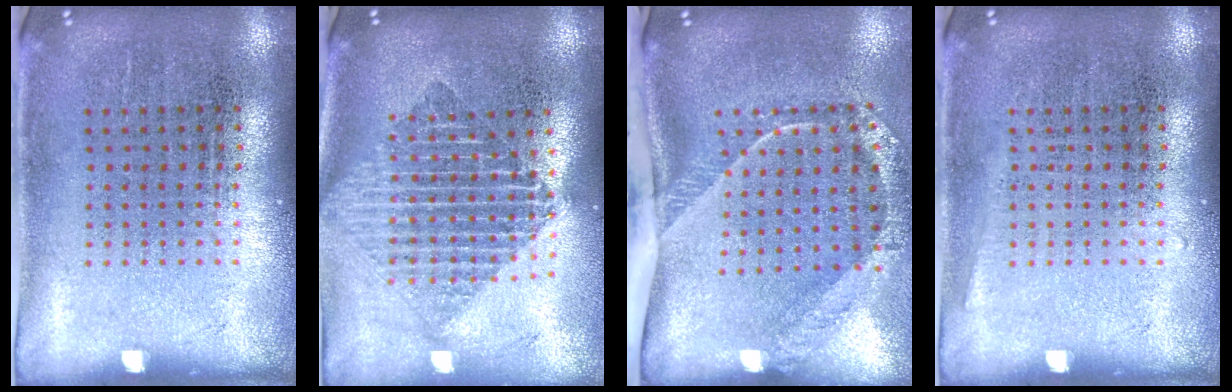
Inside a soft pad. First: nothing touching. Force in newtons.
{"total": 1.9, "press": 1.6, "slide": 1.0}
{"total": 2.7, "press": 1.7, "slide": 2.0}
{"total": 0.5, "press": 0.5, "slide": 0.1}